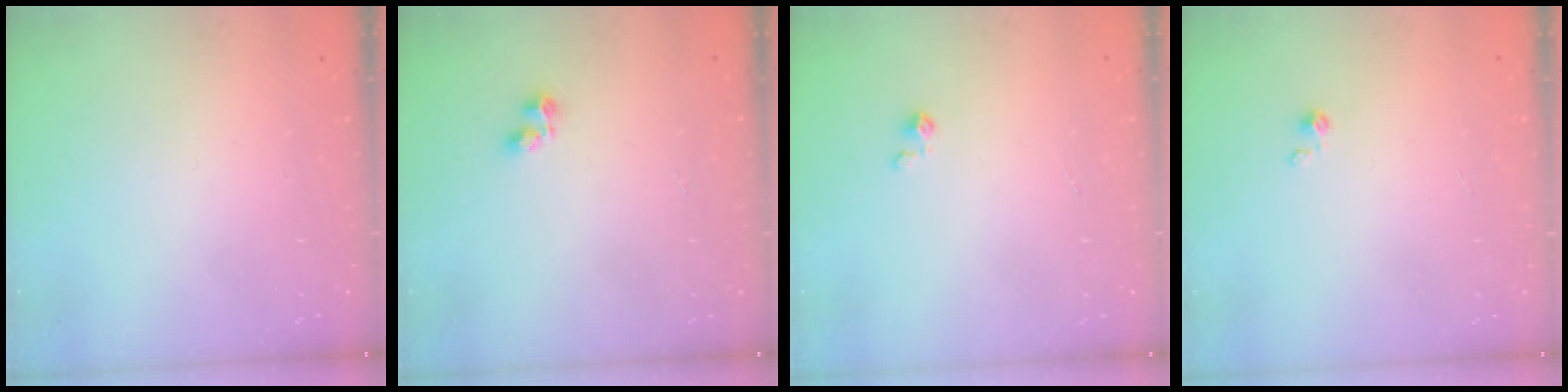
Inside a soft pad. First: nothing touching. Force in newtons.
{"total": 2.2, "press": 2.1, "slide": 0.7}
{"total": 2.3, "press": 2.2, "slide": 0.3}
{"total": 0.0}